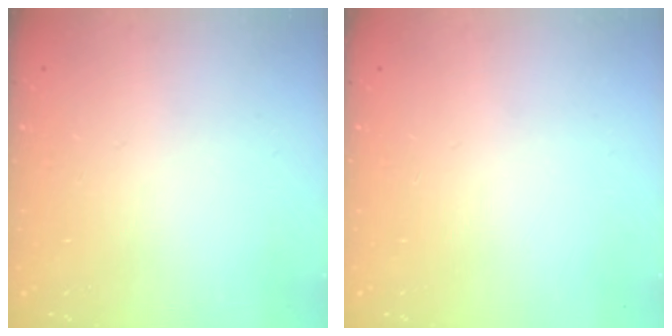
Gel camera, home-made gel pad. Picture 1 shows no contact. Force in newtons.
{"total": 0.0}